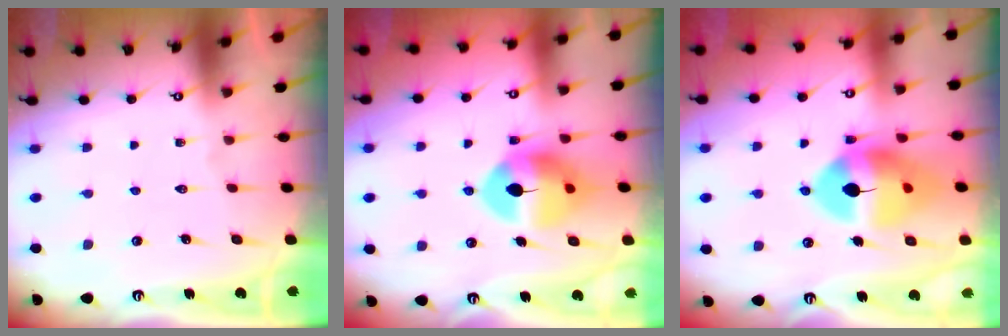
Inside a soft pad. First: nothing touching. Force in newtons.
{"total": 11.2, "press": 11.0, "slide": 2.0}
{"total": 14.7, "press": 14.6, "slide": 2.1}